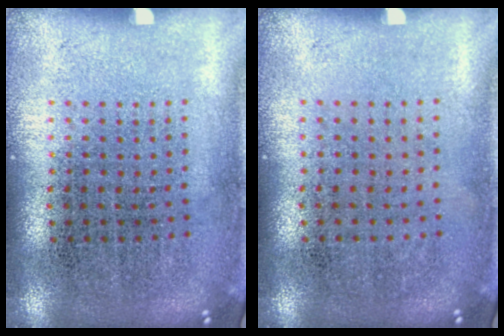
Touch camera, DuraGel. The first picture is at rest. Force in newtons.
{"total": 0.0}